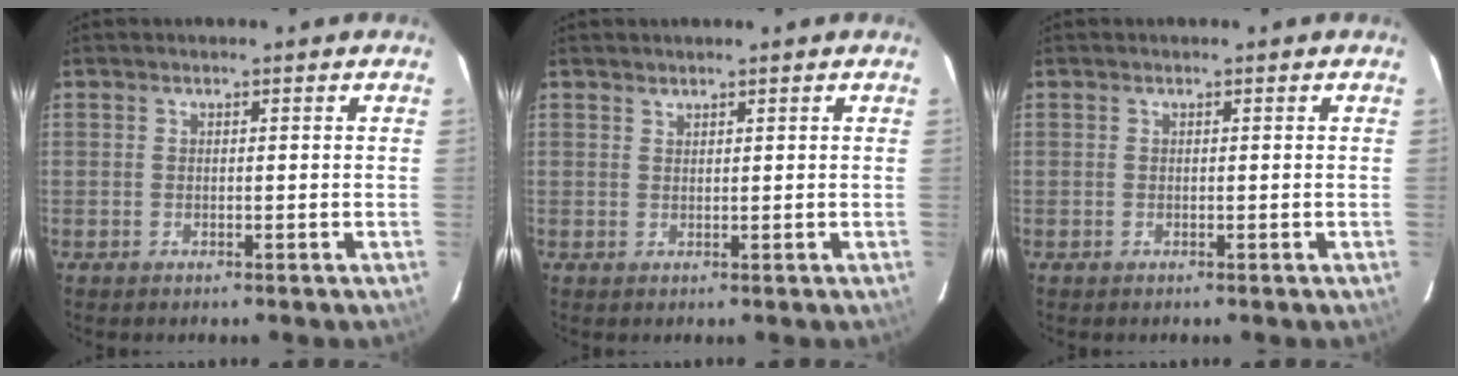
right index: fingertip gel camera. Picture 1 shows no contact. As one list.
[{"total": 0.8, "force": [0.7, 0.2, 0.0], "torque": [-0.001, 0.001, 0.015]}, {"total": 0.0}]